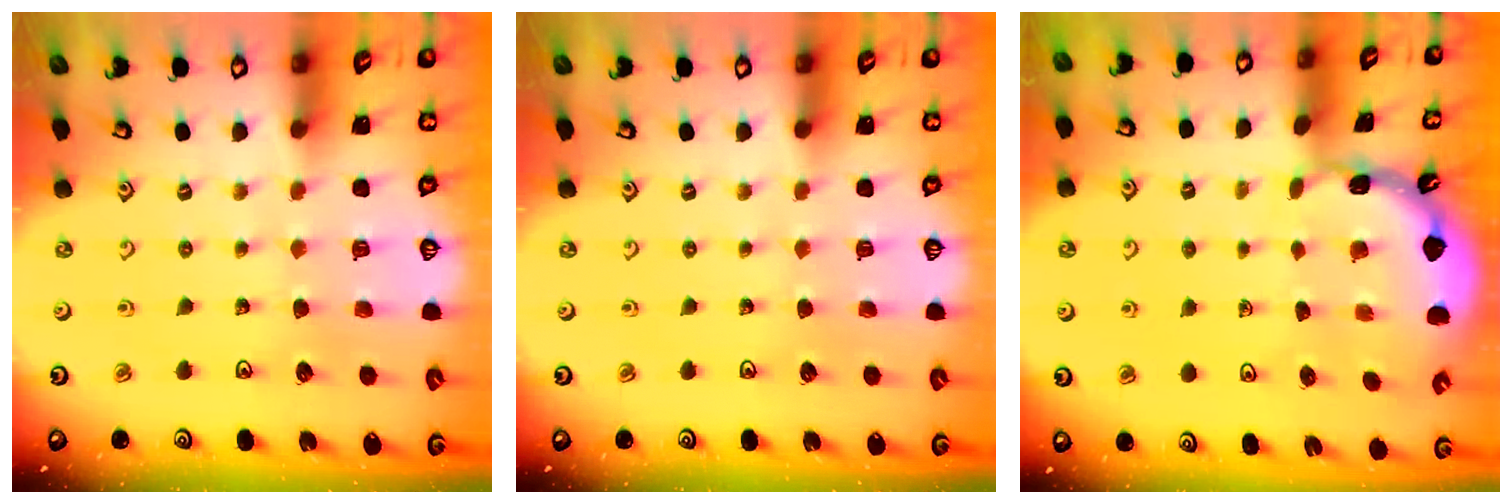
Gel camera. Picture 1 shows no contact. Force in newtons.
{"total": 0.0}
{"total": 1.7, "press": 1.6, "slide": 0.1}